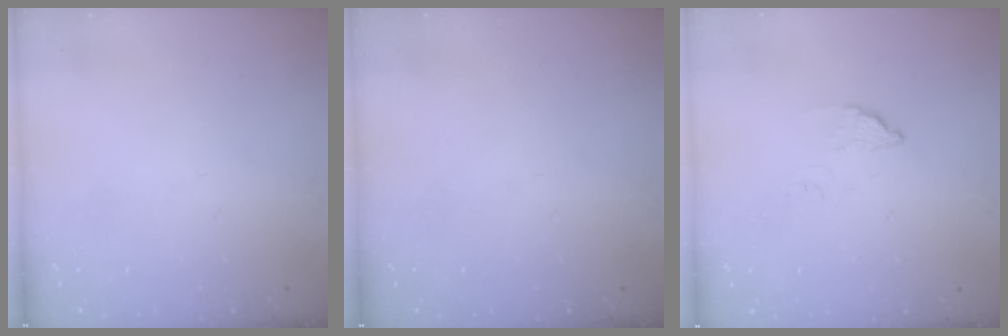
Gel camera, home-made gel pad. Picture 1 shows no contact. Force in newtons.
{"total": 0.0}
{"total": 2.5, "press": 2.5, "slide": 0.1}